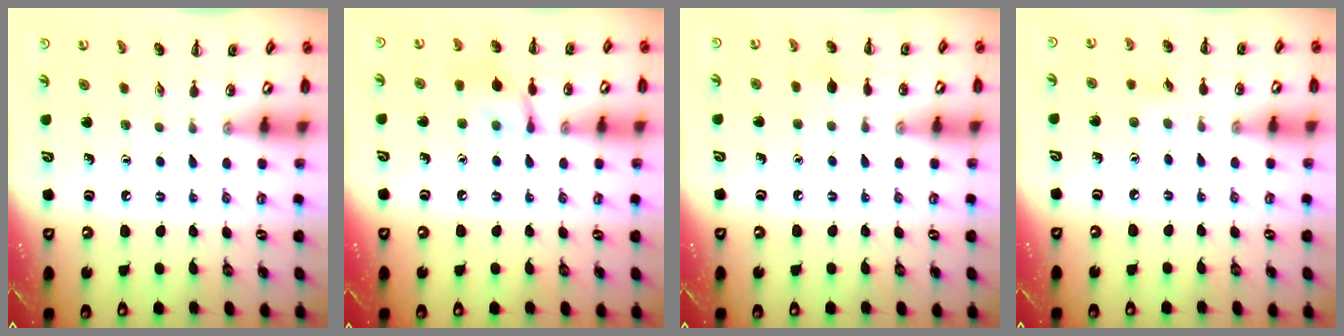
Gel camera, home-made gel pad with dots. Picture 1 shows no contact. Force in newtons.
{"total": 9.0, "press": 9.0, "slide": 0.6}
{"total": 5.3, "press": 5.2, "slide": 1.3}
{"total": 3.3, "press": 3.1, "slide": 1.2}